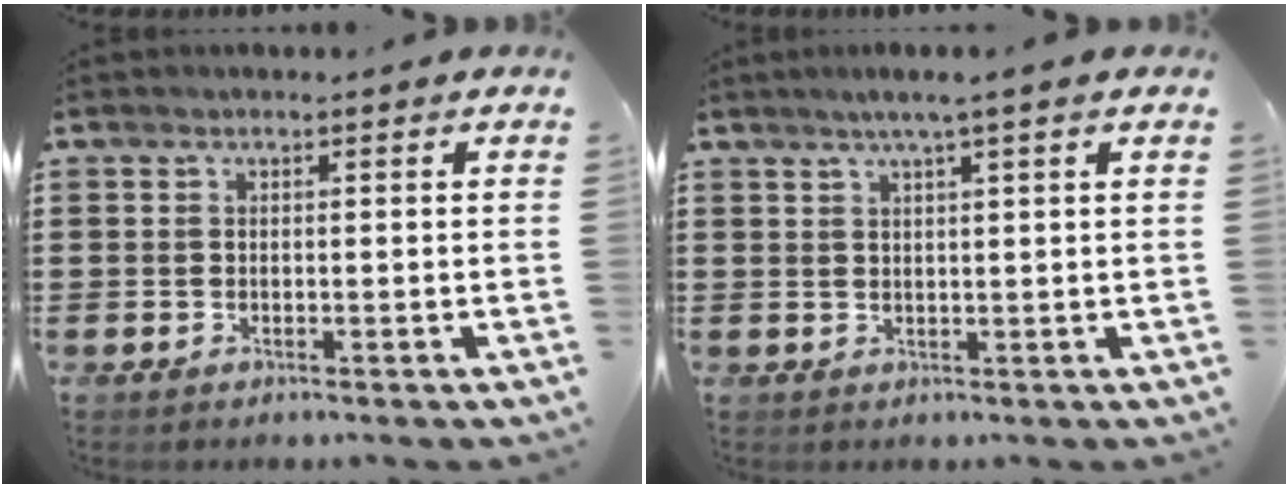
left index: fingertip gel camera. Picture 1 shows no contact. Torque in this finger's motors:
{"motor_torque": [0.21, -0.13, 0.08, 0.00]}